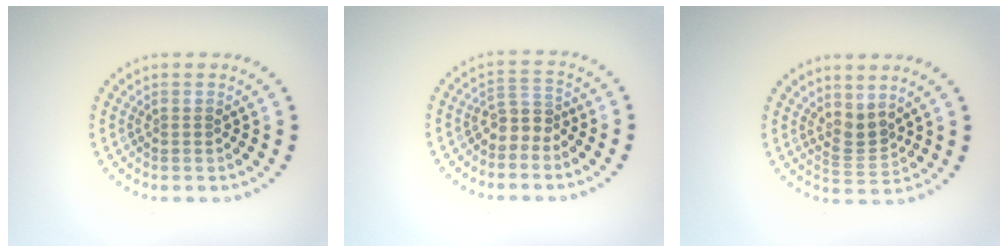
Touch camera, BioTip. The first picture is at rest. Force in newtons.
{"total": 2.1, "press": 1.6, "slide": 1.5}
{"total": 2.3, "press": 1.6, "slide": 1.6}